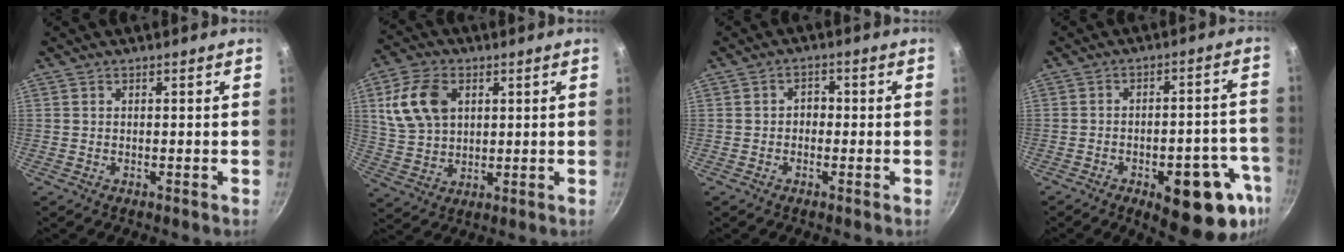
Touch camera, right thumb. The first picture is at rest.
{"total": 11.9, "force": [3.6, 8.1, 7.9], "torque": [-0.136, -0.001, 0.075]}
{"total": 2.4, "force": [-0.5, 2.0, 1.3], "torque": [-0.006, 0.009, -0.011]}
{"total": 17.7, "force": [-8.0, 7.3, 14.0], "torque": [-0.122, 0.031, -0.099]}